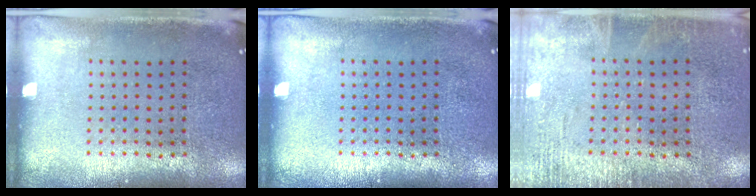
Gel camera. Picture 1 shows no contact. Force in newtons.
{"total": 0.0}
{"total": 2.4, "press": 2.4, "slide": 0.3}